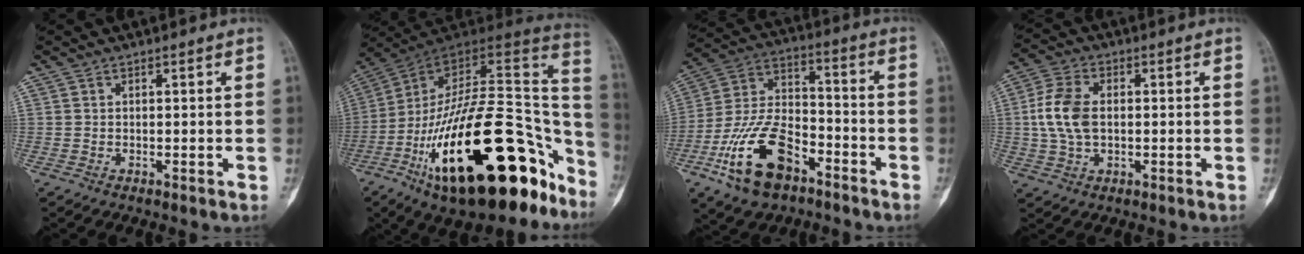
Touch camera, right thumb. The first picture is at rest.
{"total": 35.4, "force": [-16.3, 15.7, 27.3], "torque": [-0.345, 0.076, -0.251]}
{"total": 17.5, "force": [-9.1, 9.1, 11.8], "torque": [-0.227, 0.060, -0.168]}
{"total": 9.2, "force": [0.3, 5.9, 7.1], "torque": [-0.149, 0.013, 0.004]}